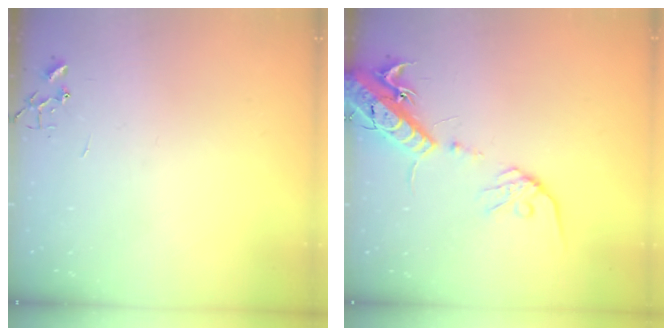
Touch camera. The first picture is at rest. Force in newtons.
{"total": 16.5, "press": 16.2, "slide": 3.6}